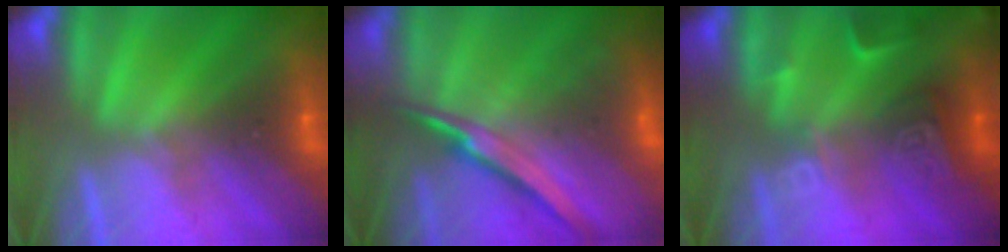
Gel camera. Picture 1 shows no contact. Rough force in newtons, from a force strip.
{"total": 5.8}
{"total": 2.6}